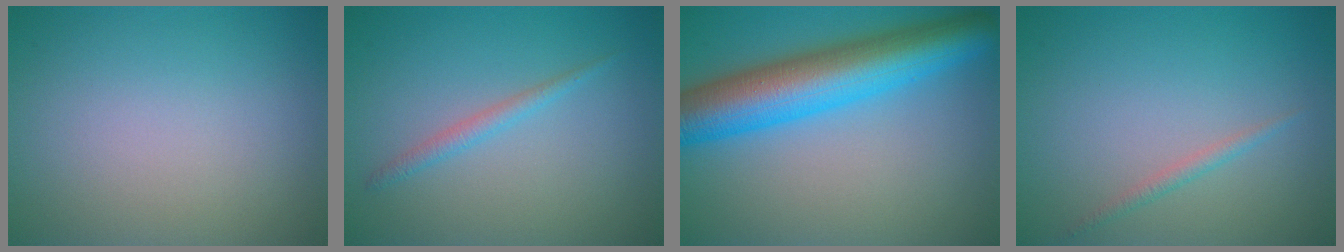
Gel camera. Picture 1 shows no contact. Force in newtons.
{"total": 1.4, "press": 1.4, "slide": 0.0}
{"total": 9.7, "press": 9.7, "slide": 0.2}
{"total": 0.9, "press": 0.9, "slide": 0.1}